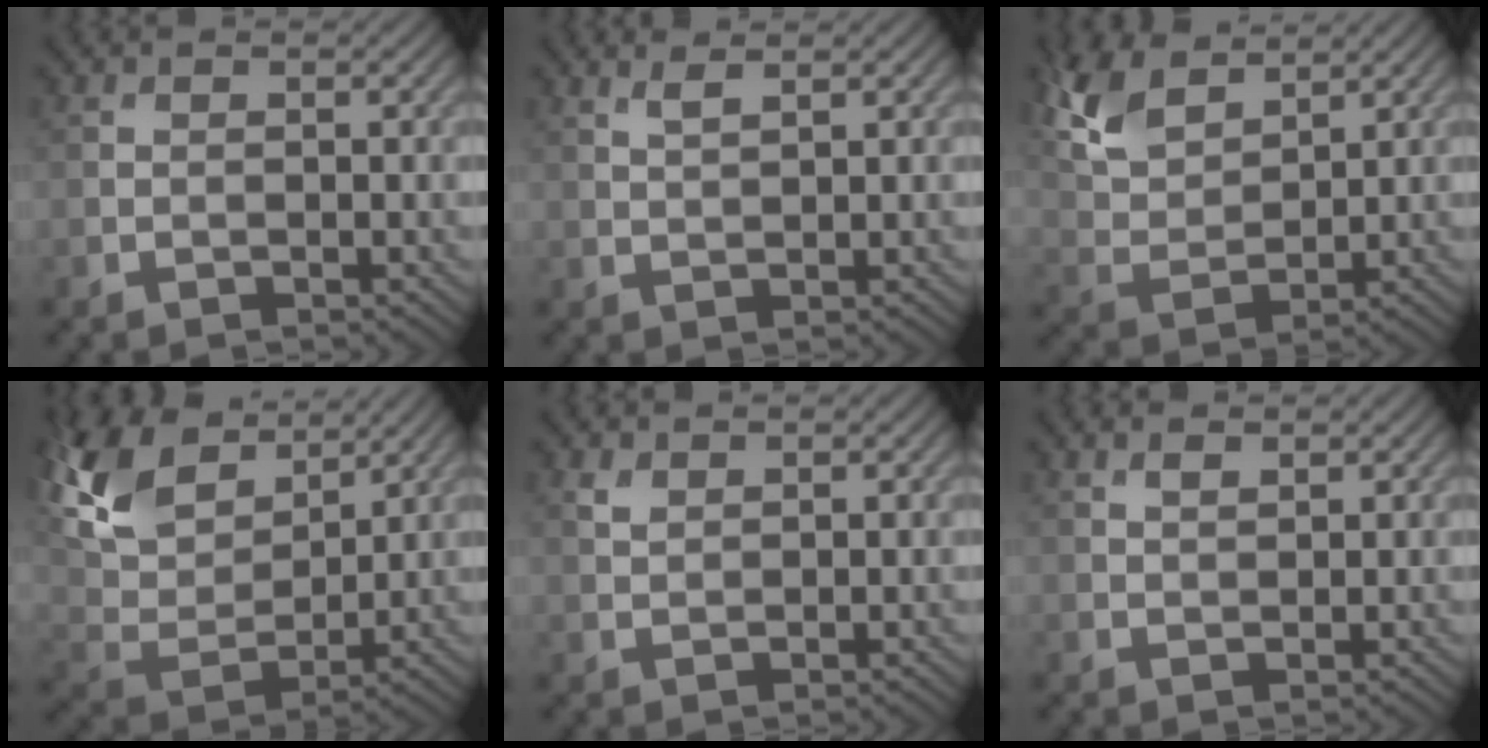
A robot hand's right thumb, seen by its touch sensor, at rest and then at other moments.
{"total": 1.7, "force": [1.3, 0.3, 1.0], "torque": [-0.027, 0.001, 0.029]}
{"total": 8.5, "force": [5.8, 4.0, 4.8], "torque": [-0.133, 0.010, 0.125]}
{"total": 12.9, "force": [8.3, 6.4, 7.5], "torque": [-0.212, 0.030, 0.157]}
{"total": 1.2, "force": [0.9, 0.6, 0.6], "torque": [-0.018, -0.001, 0.020]}
{"total": 1.4, "force": [1.0, 0.5, 0.8], "torque": [-0.021, 0.000, 0.022]}